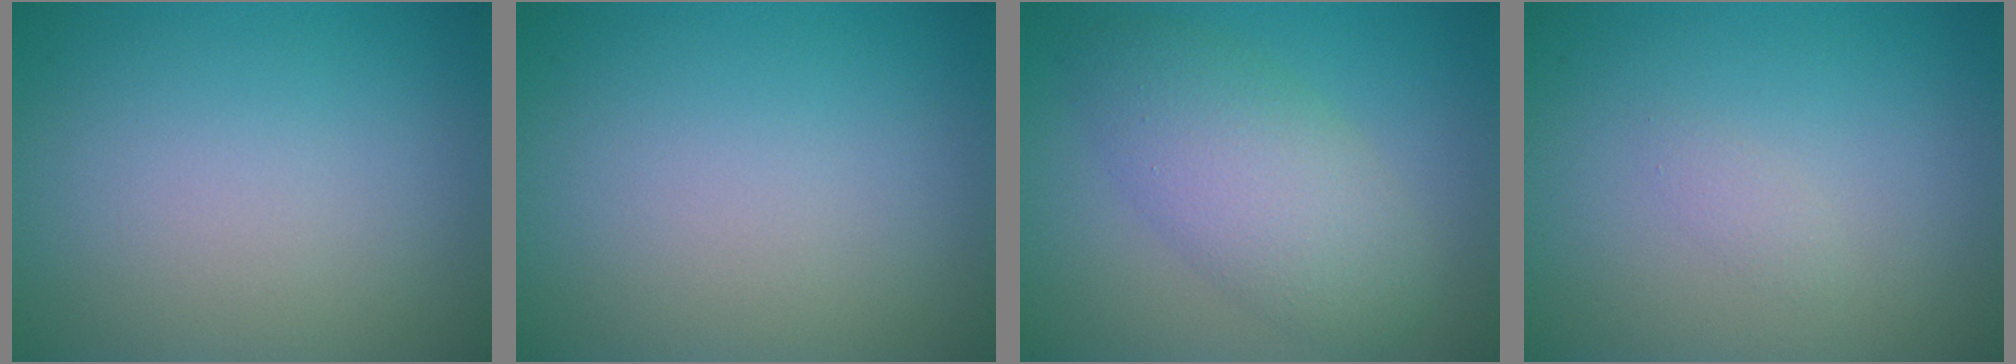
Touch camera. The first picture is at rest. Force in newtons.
{"total": 0.0}
{"total": 5.6, "press": 5.6, "slide": 0.0}
{"total": 0.7, "press": 0.7, "slide": 0.0}